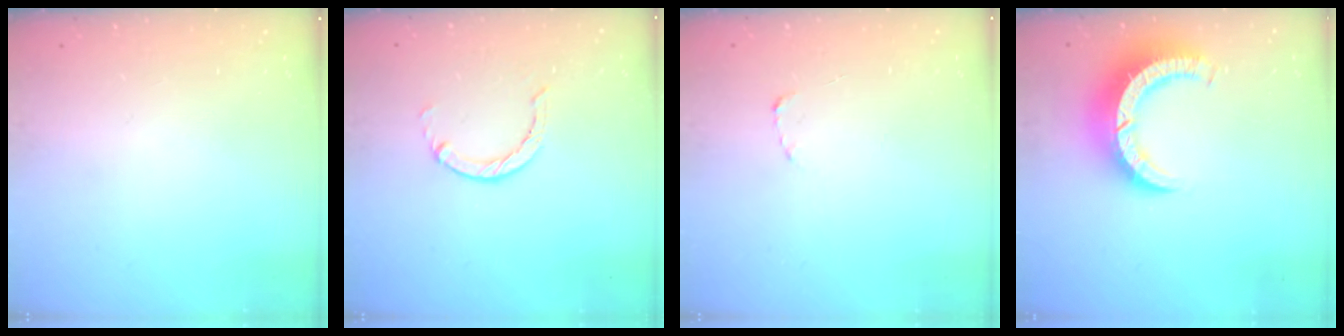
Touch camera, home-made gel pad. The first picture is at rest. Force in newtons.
{"total": 1.2, "press": 1.2, "slide": 0.2}
{"total": 1.8, "press": 1.7, "slide": 0.3}
{"total": 10.3, "press": 10.2, "slide": 1.2}